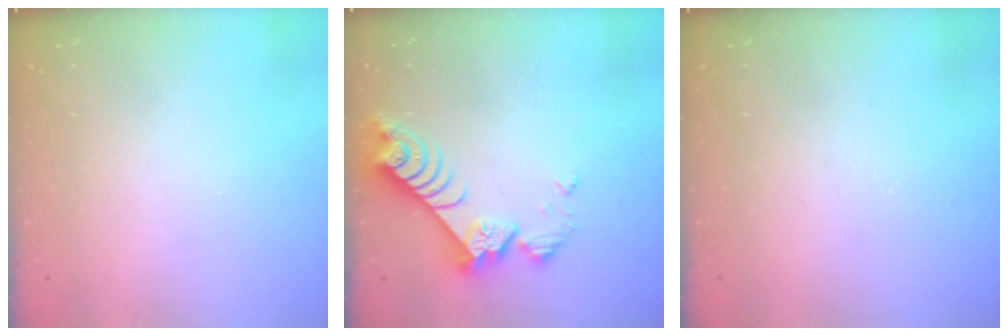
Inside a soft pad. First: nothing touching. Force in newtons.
{"total": 8.0, "press": 8.0, "slide": 0.8}
{"total": 0.0}